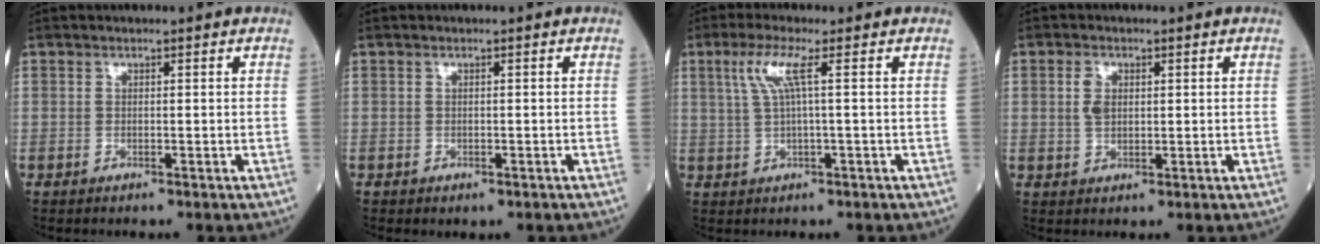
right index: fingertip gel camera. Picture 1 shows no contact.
{"total": 0.7, "force": [-0.4, 0.5, 0.4], "torque": [-0.006, 0.000, -0.002]}
{"total": 4.5, "force": [1.4, -0.3, 4.2], "torque": [-0.095, 0.013, 0.032]}
{"total": 2.9, "force": [0.7, 1.8, 2.2], "torque": [-0.046, 0.004, 0.014]}